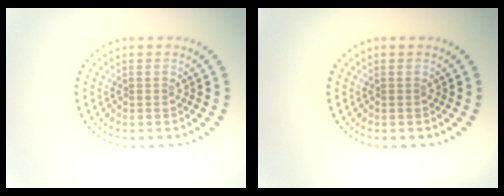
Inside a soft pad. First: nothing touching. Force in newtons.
{"total": 0.0}